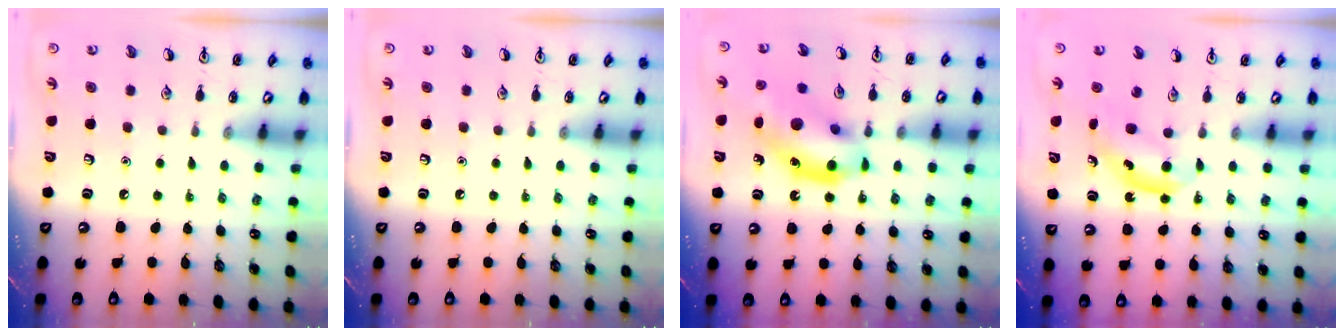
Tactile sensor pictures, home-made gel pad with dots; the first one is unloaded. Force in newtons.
{"total": 0.0}
{"total": 14.8, "press": 14.6, "slide": 2.6}
{"total": 5.2, "press": 5.2, "slide": 0.6}